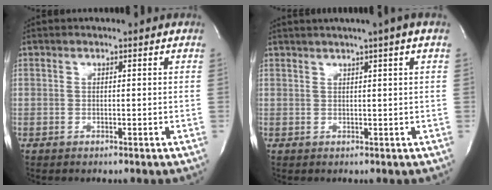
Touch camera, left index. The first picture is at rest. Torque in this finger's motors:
{"motor_torque": [0.22, -0.55, 0.36, 0.07]}